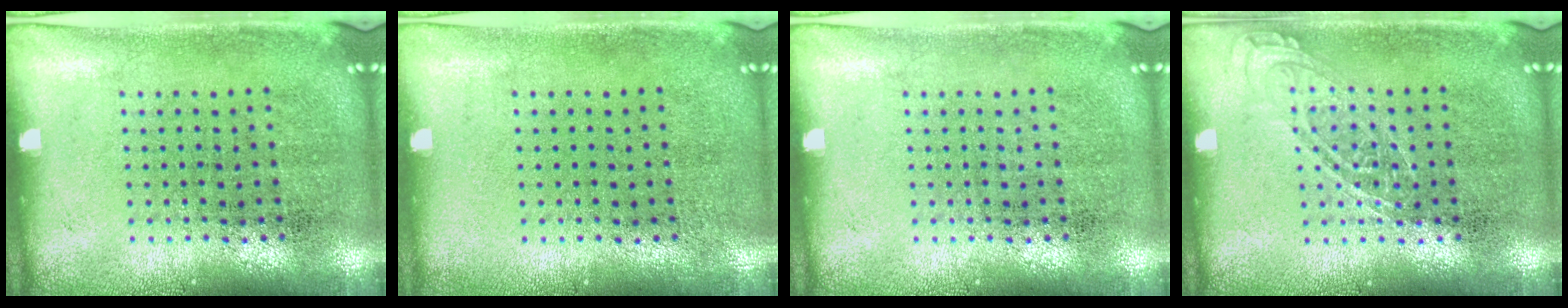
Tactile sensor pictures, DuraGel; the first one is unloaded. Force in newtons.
{"total": 0.0}
{"total": 0.0}
{"total": 1.8, "press": 1.8, "slide": 0.2}